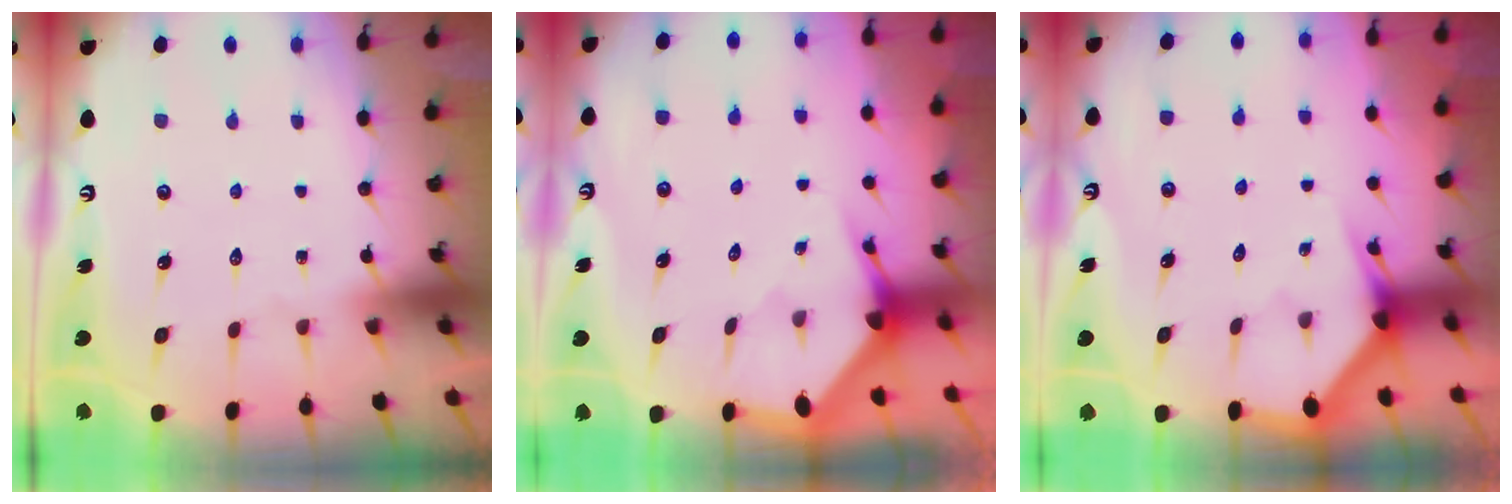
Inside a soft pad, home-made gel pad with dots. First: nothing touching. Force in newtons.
{"total": 2.9, "press": 2.9, "slide": 0.2}
{"total": 3.1, "press": 3.1, "slide": 0.1}